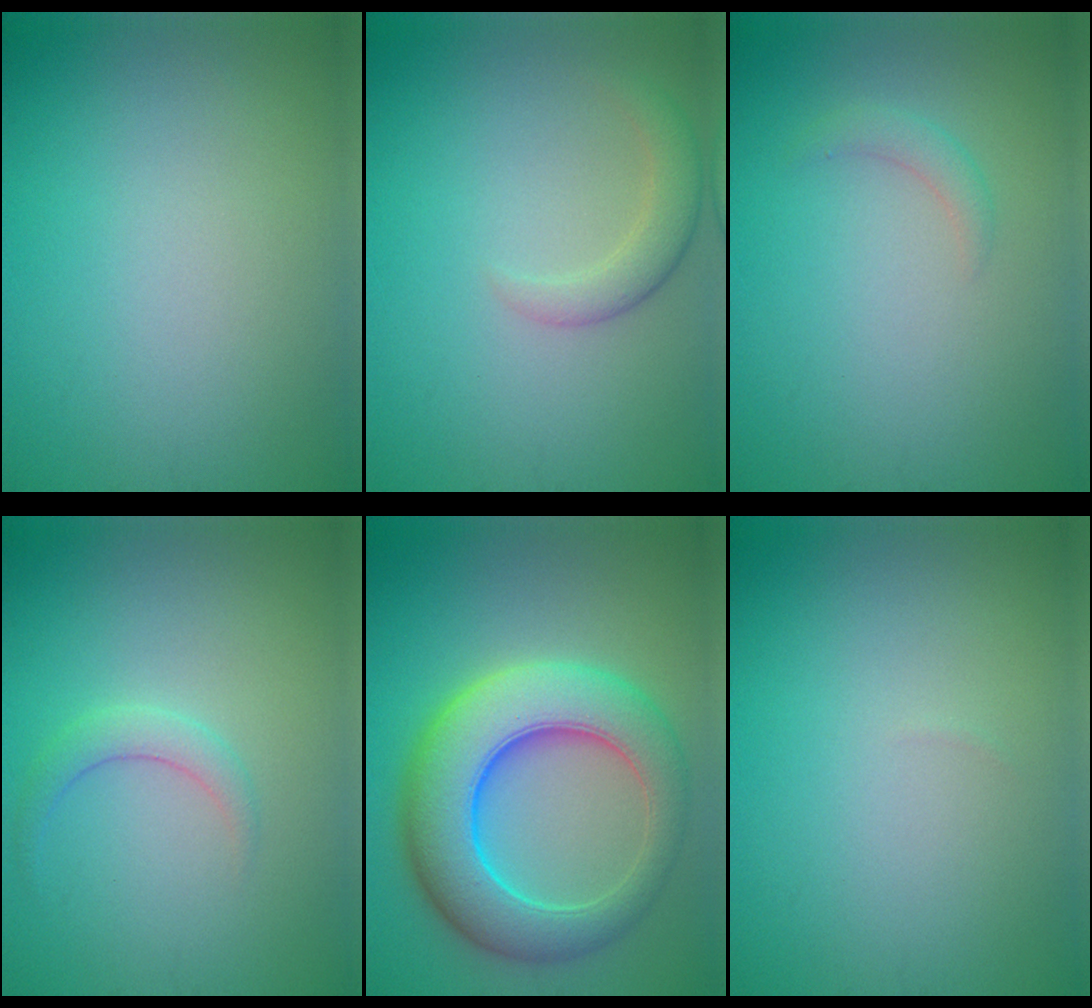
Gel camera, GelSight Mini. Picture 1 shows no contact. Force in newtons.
{"total": 2.4, "press": 2.4, "slide": 0.3}
{"total": 1.2, "press": 1.2, "slide": 0.1}
{"total": 1.7, "press": 1.7, "slide": 0.1}
{"total": 10.0, "press": 10.0, "slide": 0.2}
{"total": 0.0}